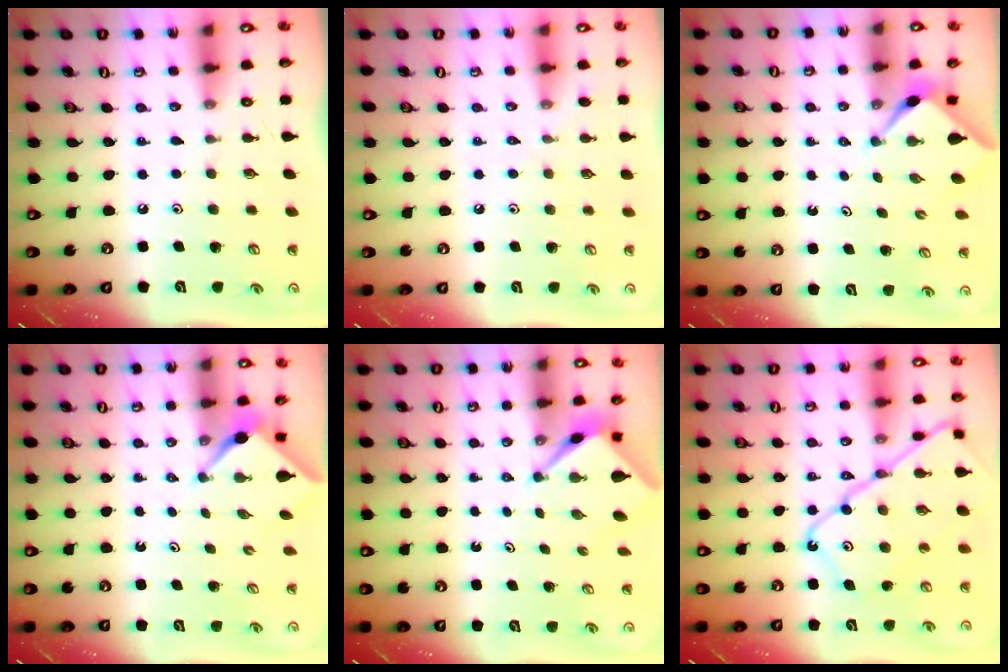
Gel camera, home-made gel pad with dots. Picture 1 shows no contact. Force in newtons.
{"total": 3.5, "press": 3.5, "slide": 0.6}
{"total": 2.4, "press": 2.4, "slide": 0.1}
{"total": 2.5, "press": 2.4, "slide": 0.3}
{"total": 2.6, "press": 2.6, "slide": 0.1}
{"total": 17.6, "press": 17.5, "slide": 1.7}